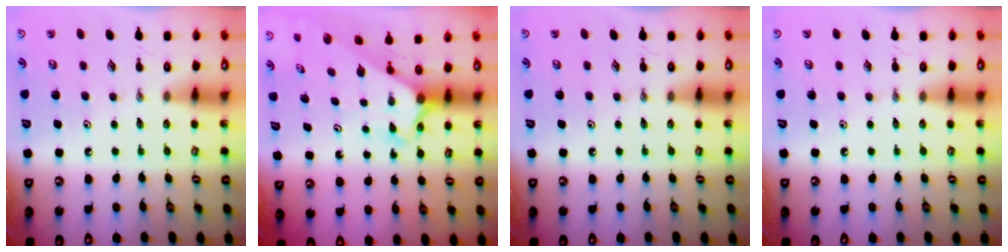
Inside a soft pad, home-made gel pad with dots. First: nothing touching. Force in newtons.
{"total": 2.3, "press": 2.3, "slide": 0.2}
{"total": 0.0}
{"total": 0.0}